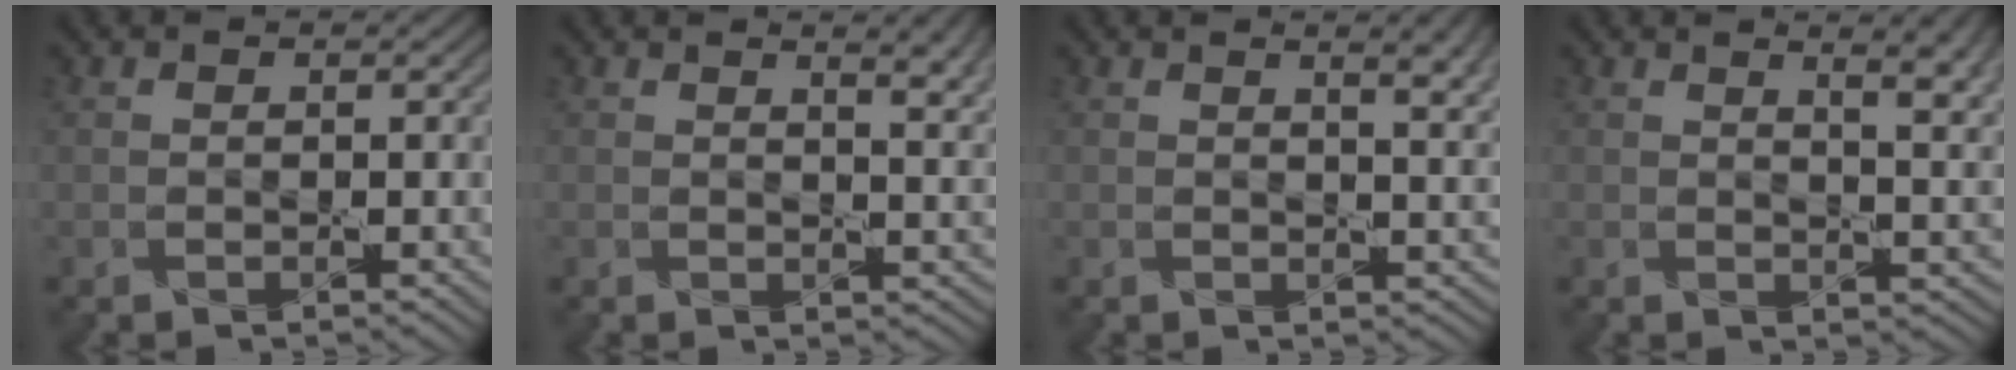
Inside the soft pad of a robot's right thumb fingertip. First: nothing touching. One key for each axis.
{"total": 5.0, "fx": 2.6, "fy": 1.6, "fz": 3.9, "tx": -0.049, "ty": 0.008, "tz": 0.033}
{"total": 4.9, "fx": 2.3, "fy": 1.6, "fz": 4.0, "tx": -0.050, "ty": 0.009, "tz": 0.027}
{"total": 7.4, "fx": 3.6, "fy": 2.6, "fz": 6.0, "tx": -0.058, "ty": 0.018, "tz": 0.040}